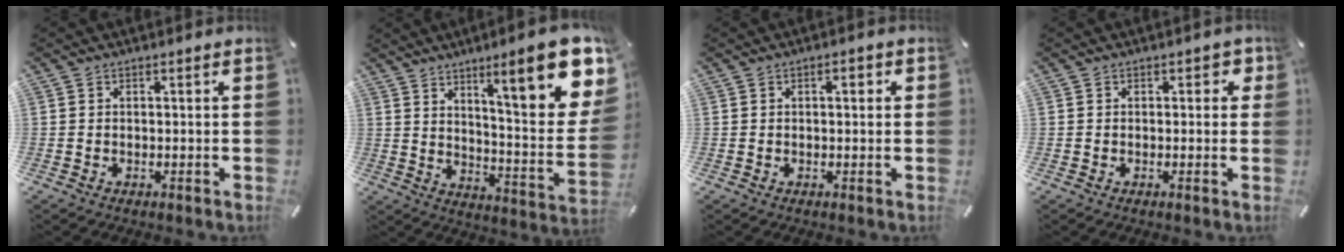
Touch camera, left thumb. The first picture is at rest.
{"total": 21.3, "force": [11.9, 5.5, 16.8], "torque": [-0.232, -0.085, 0.181]}
{"total": 2.0, "force": [0.5, 0.8, 1.8], "torque": [-0.028, 0.004, 0.004]}
{"total": 1.8, "force": [0.3, 1.2, 1.3], "torque": [-0.010, 0.003, -0.001]}